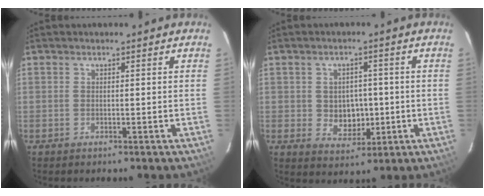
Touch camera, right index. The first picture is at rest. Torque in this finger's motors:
{"motor_torque": [0.06, -0.02, 0.12, 0.02]}